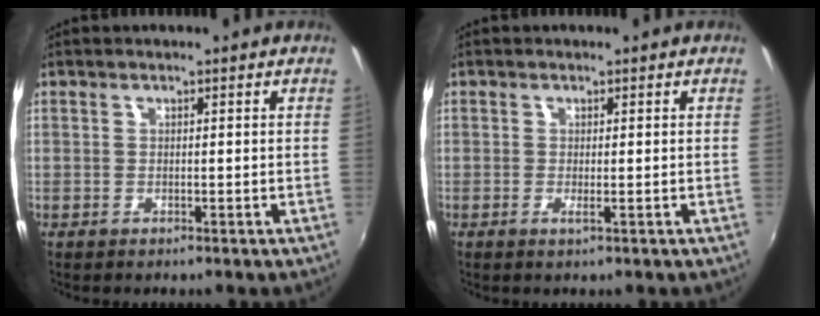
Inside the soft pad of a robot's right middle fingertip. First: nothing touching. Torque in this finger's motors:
{"motor_torque": [0.08, -0.81, -0.11, -0.01]}